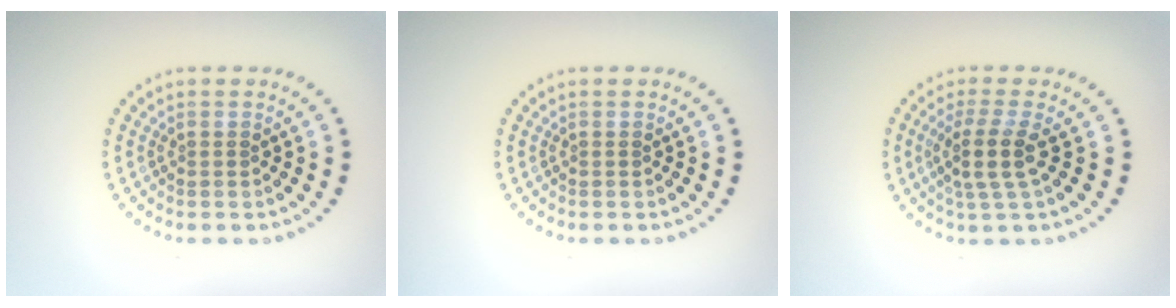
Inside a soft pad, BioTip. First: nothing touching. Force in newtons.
{"total": 0.0}
{"total": 3.2, "press": 2.5, "slide": 1.9}